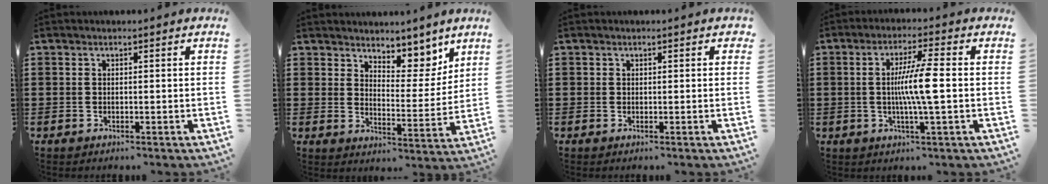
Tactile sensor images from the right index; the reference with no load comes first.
{"total": 6.4, "force": [5.5, 2.9, 1.6], "torque": [-0.036, -0.035, 0.096]}
{"total": 0.6, "force": [0.1, 0.6, 0.1], "torque": [-0.002, 0.004, 0.002]}
{"total": 7.5, "force": [-0.3, 0.1, 7.5], "torque": [-0.139, -0.009, -0.013]}